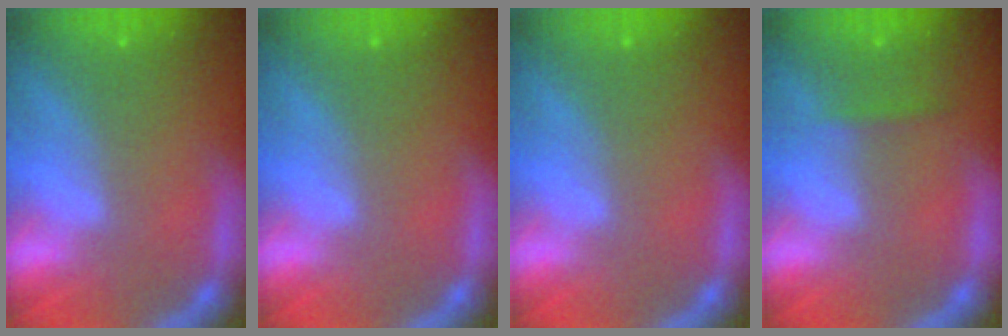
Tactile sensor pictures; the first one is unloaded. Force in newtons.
{"total": 0.0}
{"total": 0.0}
{"total": 0.9}